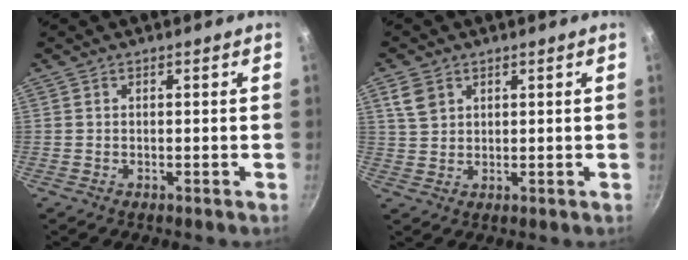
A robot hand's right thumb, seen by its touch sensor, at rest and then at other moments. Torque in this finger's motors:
{"motor_torque": [0.00, 0.69, -0.35, 0.84, 0.00]}